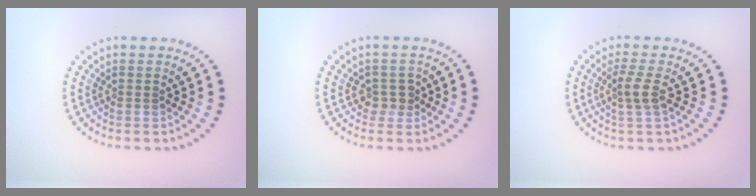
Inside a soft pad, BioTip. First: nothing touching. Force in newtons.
{"total": 1.5, "press": 1.2, "slide": 0.9}
{"total": 2.1, "press": 1.6, "slide": 1.3}